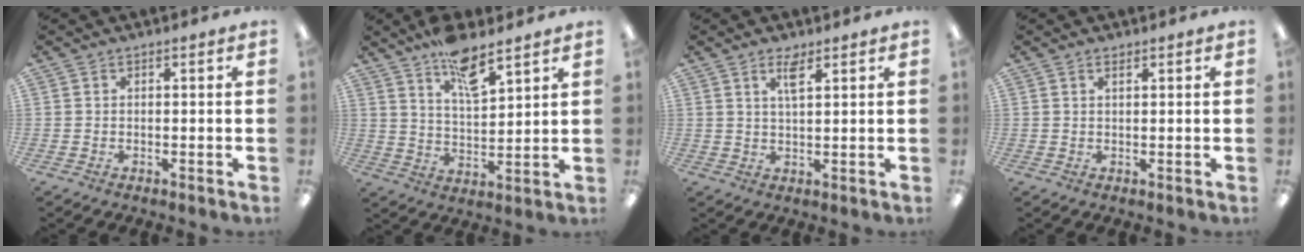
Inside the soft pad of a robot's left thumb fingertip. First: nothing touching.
{"total": 10.3, "force": [7.7, 3.3, 6.0], "torque": [-0.097, -0.041, 0.134]}
{"total": 4.1, "force": [2.6, 1.2, 2.9], "torque": [-0.057, 0.000, 0.044]}
{"total": 0.9, "force": [0.7, 0.2, 0.4], "torque": [-0.011, 0.000, 0.013]}